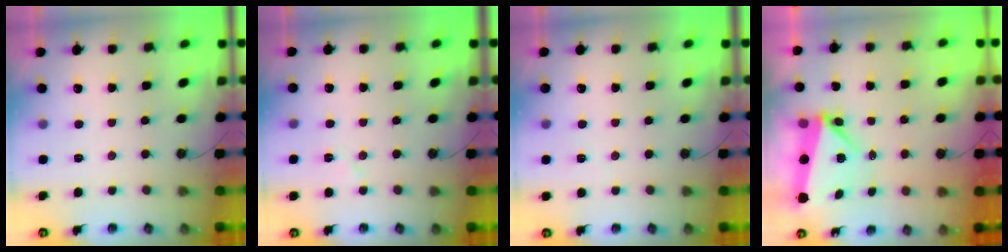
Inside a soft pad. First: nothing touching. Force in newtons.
{"total": 5.4, "press": 5.0, "slide": 2.0}
{"total": 2.1, "press": 2.1, "slide": 0.5}
{"total": 5.7, "press": 5.7, "slide": 0.4}